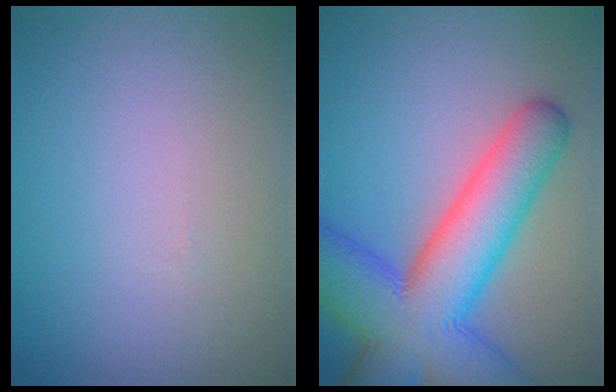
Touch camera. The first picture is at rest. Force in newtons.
{"total": 12.1, "press": 12.1, "slide": 0.4}